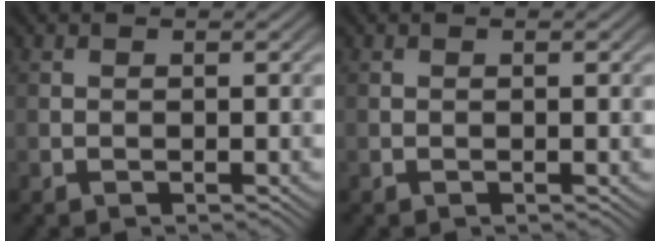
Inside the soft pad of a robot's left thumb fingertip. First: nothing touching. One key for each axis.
{"total": 0.0}